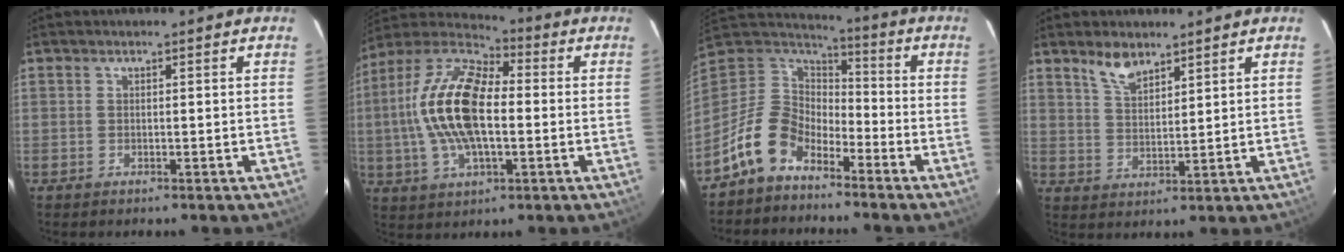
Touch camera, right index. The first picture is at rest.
{"total": 18.0, "force": [-0.2, 8.4, 15.9], "torque": [-0.319, 0.012, -0.012]}
{"total": 12.3, "force": [-7.9, 7.7, 5.5], "torque": [-0.128, 0.025, -0.153]}
{"total": 5.4, "force": [4.2, 2.0, 2.7], "torque": [-0.049, 0.003, 0.082]}